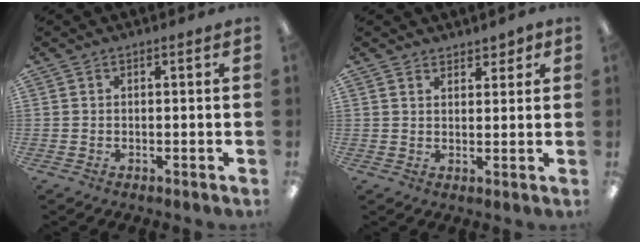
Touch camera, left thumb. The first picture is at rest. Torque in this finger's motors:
{"motor_torque": [0.14, 0.18, -0.16, -0.04, -0.01]}